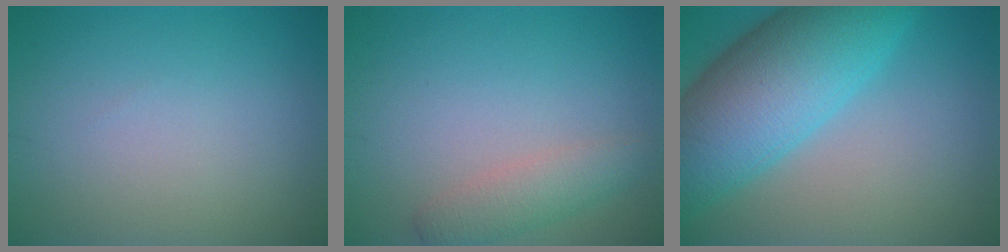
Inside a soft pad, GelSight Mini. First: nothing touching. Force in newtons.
{"total": 2.6, "press": 2.6, "slide": 0.1}
{"total": 11.5, "press": 11.5, "slide": 0.3}